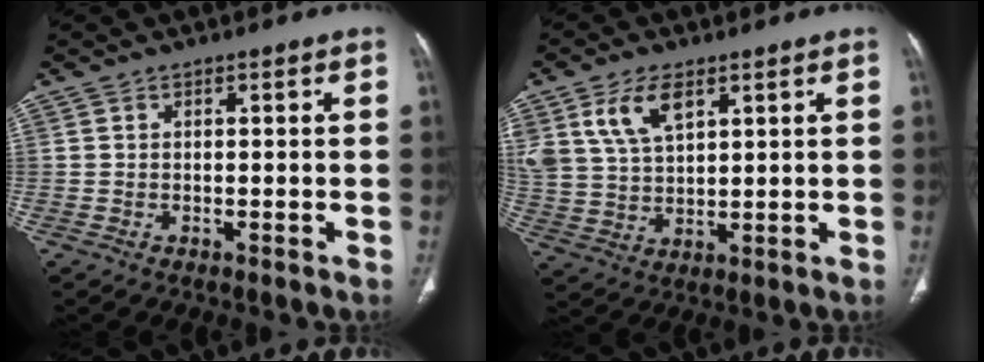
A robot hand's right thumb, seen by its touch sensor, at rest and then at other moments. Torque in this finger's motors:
{"motor_torque": [0.16, 0.14, 0.81, 0.75, 0.09]}